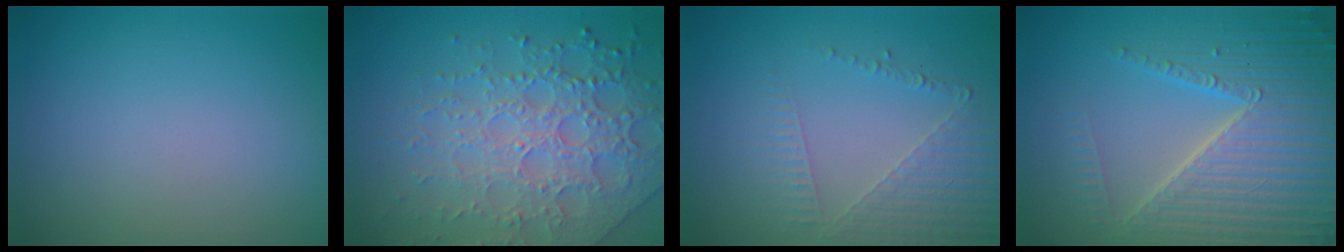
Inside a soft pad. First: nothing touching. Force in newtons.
{"total": 7.4, "press": 5.4, "slide": 5.1}
{"total": 5.2, "press": 3.1, "slide": 4.2}
{"total": 7.1, "press": 6.9, "slide": 1.6}